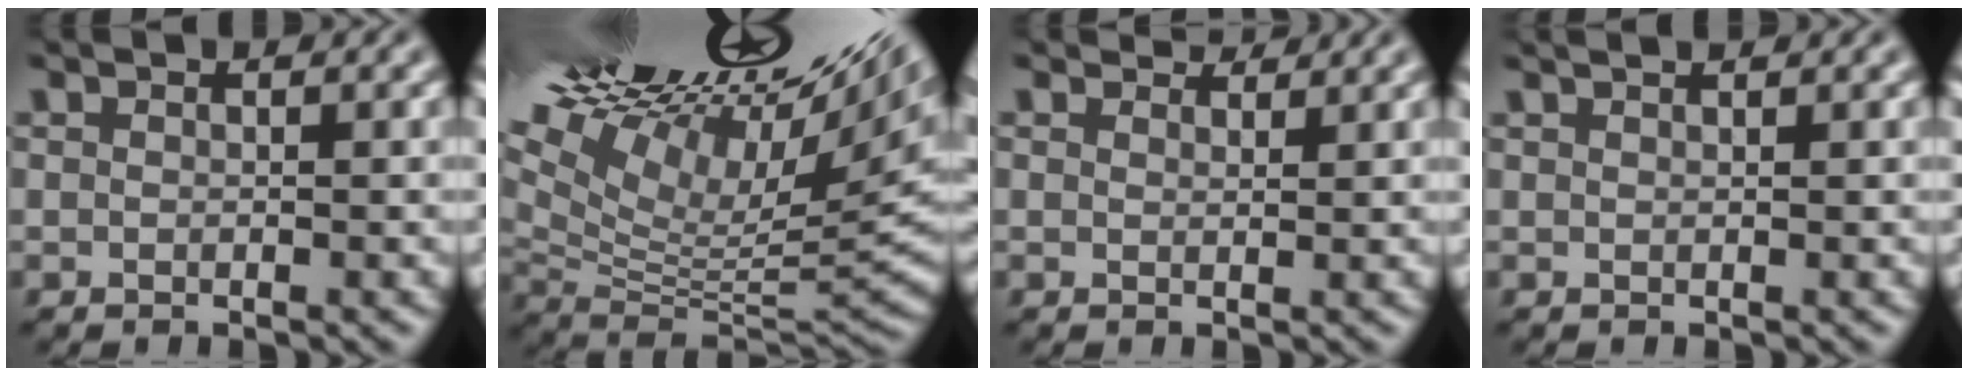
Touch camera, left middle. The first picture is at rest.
{"total": 19.2, "force": [11.5, 5.2, 14.4], "torque": [-0.231, 0.033, 0.201]}
{"total": 2.2, "force": [2.0, 0.6, 0.6], "torque": [-0.016, 0.001, 0.025]}
{"total": 2.0, "force": [1.5, 0.7, 1.1], "torque": [-0.005, 0.003, -0.002]}